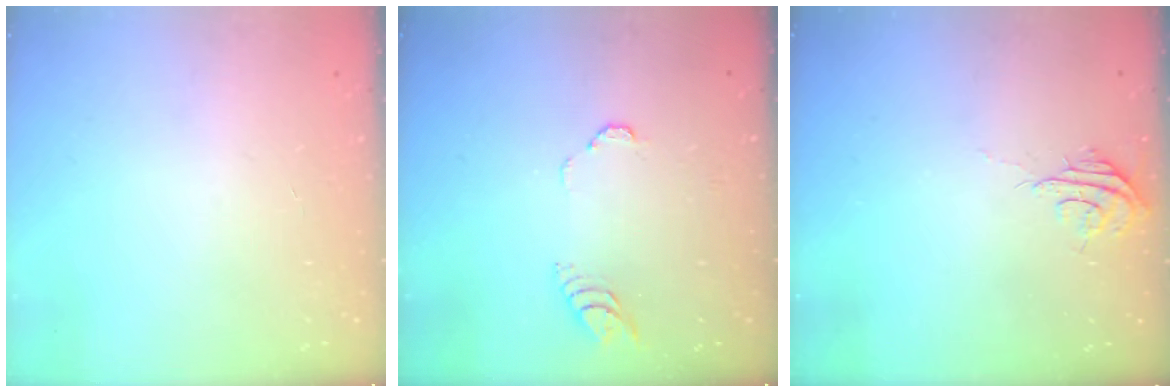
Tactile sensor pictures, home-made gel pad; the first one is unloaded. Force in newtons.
{"total": 3.9, "press": 3.9, "slide": 0.3}
{"total": 6.0, "press": 5.9, "slide": 0.6}